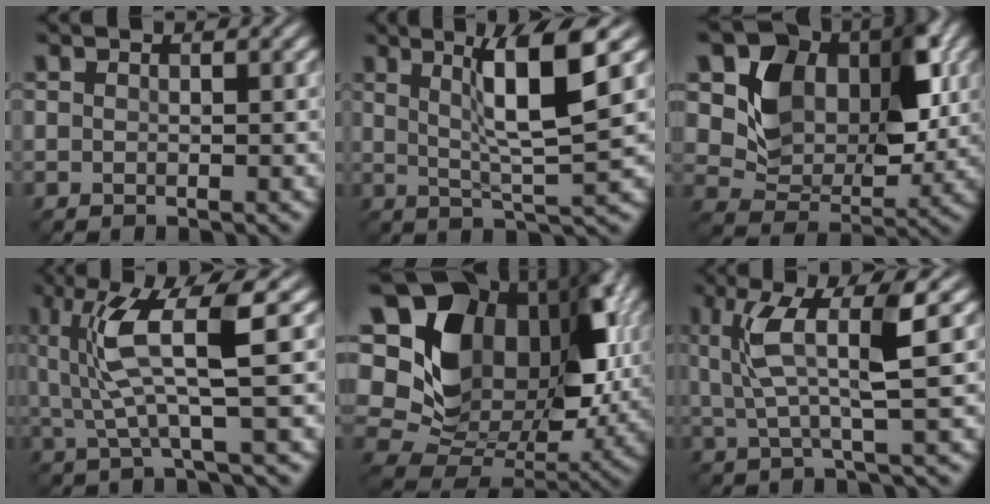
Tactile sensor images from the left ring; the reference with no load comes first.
{"total": 7.3, "force": [2.5, 1.0, 6.8], "torque": [-0.109, 0.004, 0.042]}
{"total": 8.8, "force": [2.6, 6.4, 5.4], "torque": [-0.095, -0.014, 0.043]}
{"total": 6.8, "force": [1.2, 1.2, 6.5], "torque": [-0.136, 0.001, 0.025]}
{"total": 15.4, "force": [4.5, 11.1, 9.6], "torque": [-0.190, 0.023, 0.084]}
{"total": 6.3, "force": [1.9, 1.2, 5.9], "torque": [-0.116, 0.003, 0.036]}